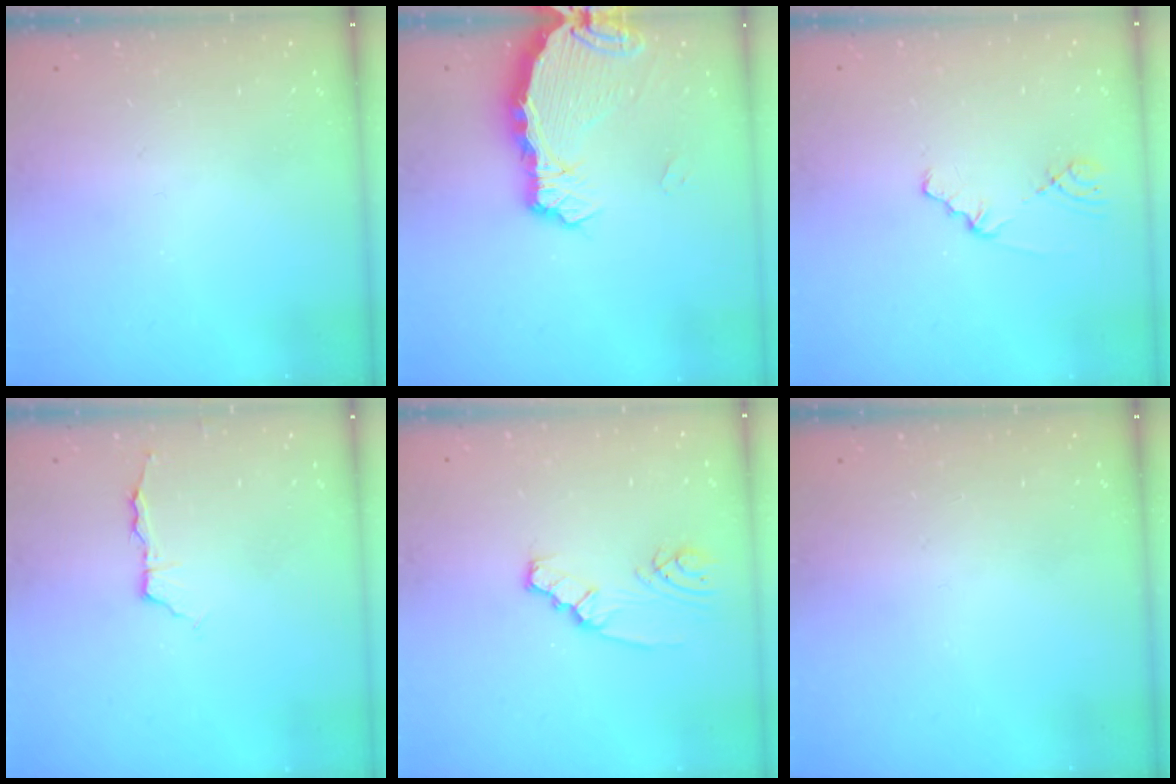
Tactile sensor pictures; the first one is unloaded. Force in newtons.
{"total": 6.1, "press": 6.1, "slide": 0.6}
{"total": 0.9, "press": 0.9, "slide": 0.2}
{"total": 3.5, "press": 3.5, "slide": 0.5}
{"total": 2.7, "press": 2.7, "slide": 0.4}
{"total": 0.0}